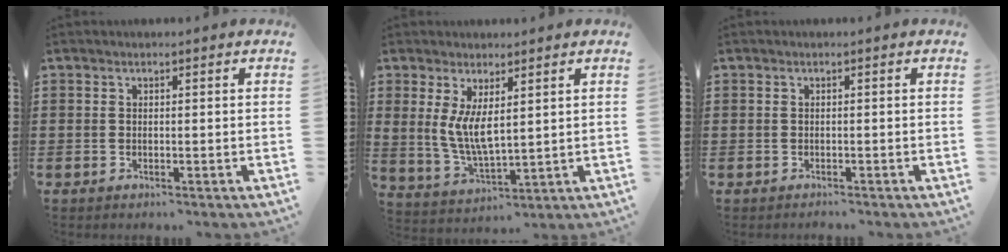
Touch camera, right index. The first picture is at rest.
{"total": 6.1, "force": [1.6, 2.6, 5.3], "torque": [-0.120, -0.005, 0.028]}
{"total": 0.7, "force": [-0.7, 0.1, -0.2], "torque": [0.003, 0.002, -0.016]}